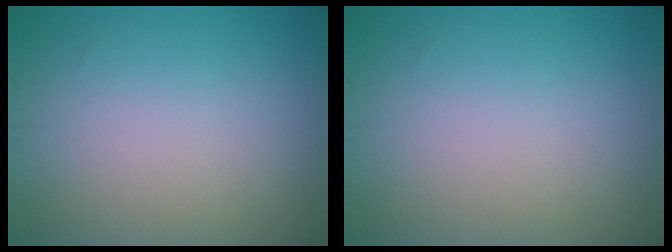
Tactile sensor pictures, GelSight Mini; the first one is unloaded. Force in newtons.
{"total": 0.0}